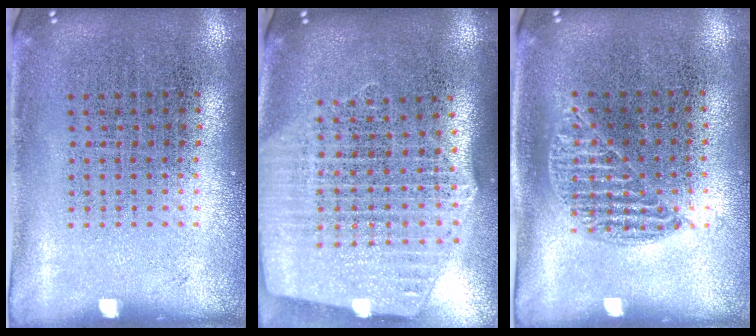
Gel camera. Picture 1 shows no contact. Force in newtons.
{"total": 2.6, "press": 2.3, "slide": 1.3}
{"total": 1.0, "press": 0.8, "slide": 0.5}